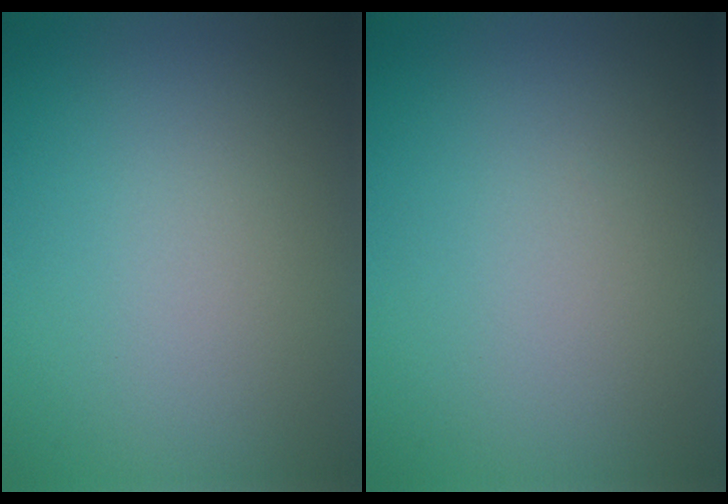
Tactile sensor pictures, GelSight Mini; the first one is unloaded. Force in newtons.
{"total": 0.0}